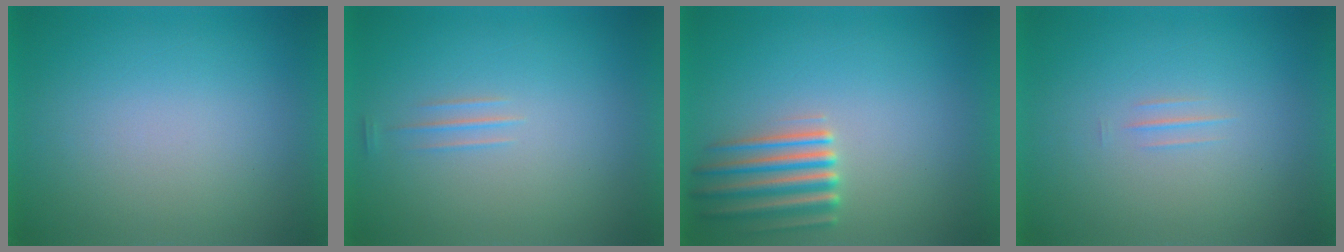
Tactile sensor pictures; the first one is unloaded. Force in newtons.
{"total": 1.2}
{"total": 4.2}
{"total": 1.2}